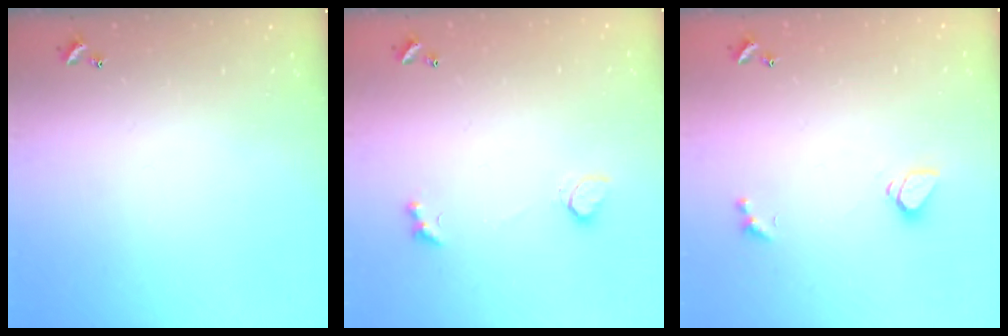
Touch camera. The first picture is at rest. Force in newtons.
{"total": 2.3, "press": 1.9, "slide": 1.1}
{"total": 1.3, "press": 1.2, "slide": 0.4}